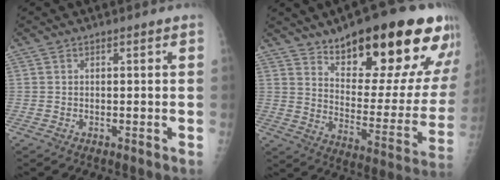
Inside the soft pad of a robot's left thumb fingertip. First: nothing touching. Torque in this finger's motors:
{"motor_torque": [0.50, 0.58, 1.53, -1.25, 0.38]}